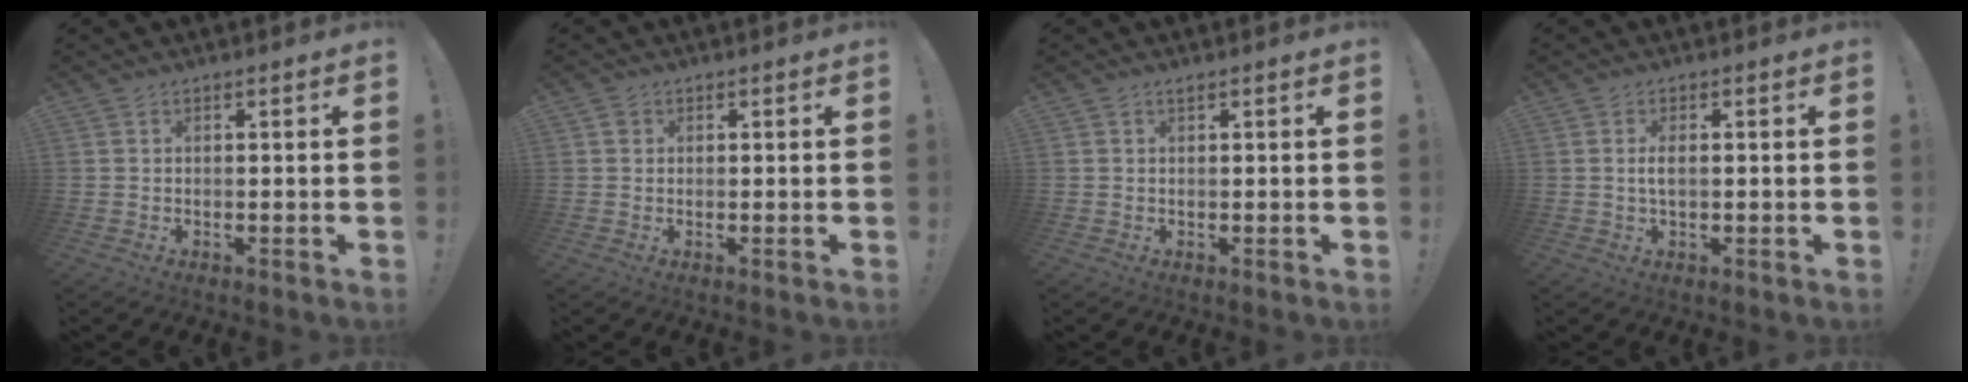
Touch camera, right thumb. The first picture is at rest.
{"total": 1.4, "force": [0.6, 1.2, 0.3], "torque": [0.002, -0.001, 0.010]}
{"total": 0.6, "force": [0.4, 0.0, 0.4], "torque": [-0.014, 0.004, 0.009]}
{"total": 2.7, "force": [0.0, 1.0, 2.5], "torque": [-0.046, 0.004, -0.001]}